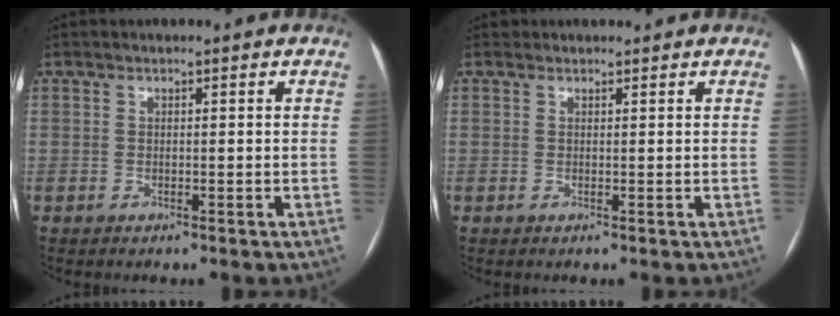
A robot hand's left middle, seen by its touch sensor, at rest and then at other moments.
{"total": 0.7, "force": [0.6, 0.3, -0.1], "torque": [-0.002, 0.007, 0.010]}